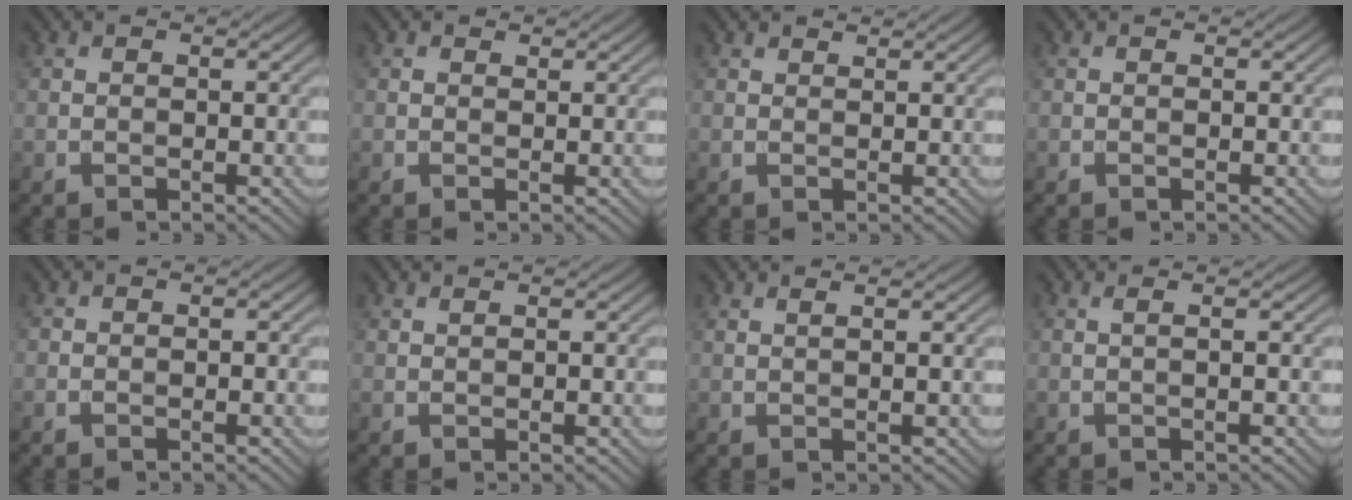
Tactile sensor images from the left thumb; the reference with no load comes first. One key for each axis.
{"total": 0.6, "fx": 0.5, "fy": 0.3, "fz": 0.2, "tx": -0.003, "ty": 0.001, "tz": 0.009}
{"total": 0.9, "fx": 0.9, "fy": 0.1, "fz": 0.3, "tx": -0.010, "ty": 0.000, "tz": 0.019}
{"total": 0.0}
{"total": 0.8, "fx": -0.2, "fy": 0.5, "fz": 0.5, "tx": -0.008, "ty": 0.000, "tz": -0.005}
{"total": 0.6, "fx": 0.5, "fy": 0.0, "fz": 0.2, "tx": -0.005, "ty": 0.002, "tz": 0.011}
{"total": 2.1, "fx": 1.3, "fy": 0.5, "fz": 1.6, "tx": -0.022, "ty": 0.003, "tz": 0.008}
{"total": 1.5, "fx": 0.4, "fy": 0.2, "fz": 1.5, "tx": -0.020, "ty": 0.003, "tz": -0.003}